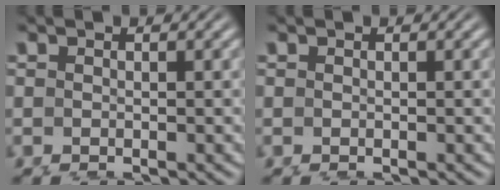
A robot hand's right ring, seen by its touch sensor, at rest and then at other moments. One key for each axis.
{"total": 0.0}